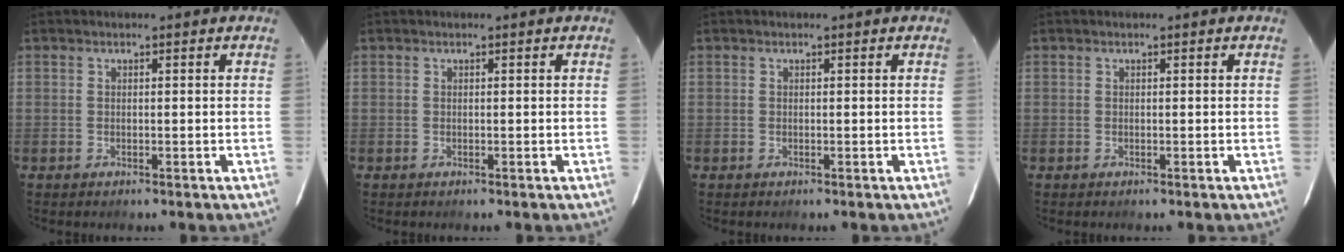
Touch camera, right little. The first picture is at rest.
{"total": 0.0}
{"total": 0.0}
{"total": 0.0}